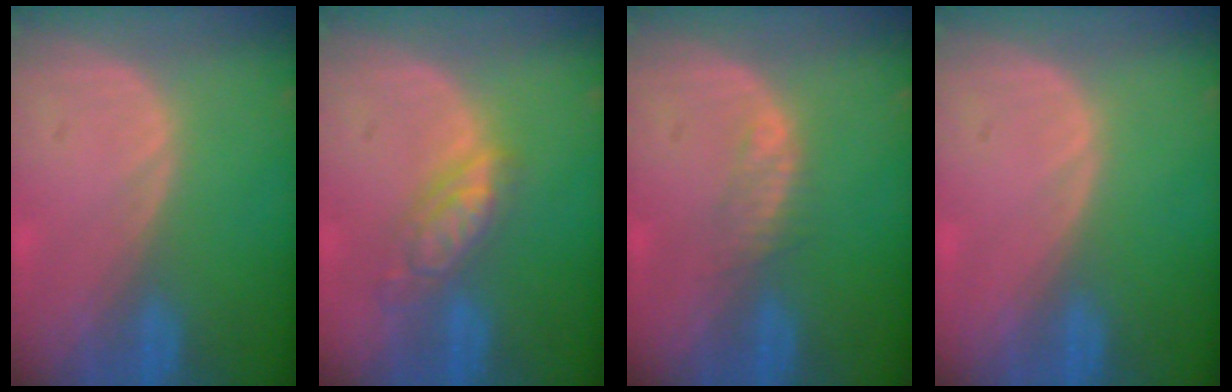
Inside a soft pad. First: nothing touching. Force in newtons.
{"total": 5.7, "press": 5.0, "slide": 2.7}
{"total": 1.8, "press": 1.8, "slide": 0.1}
{"total": 0.0}